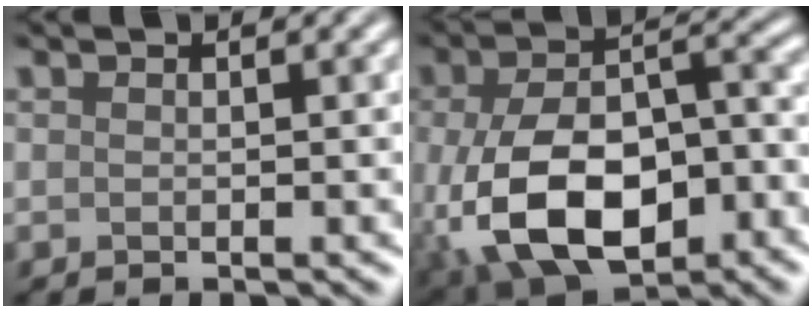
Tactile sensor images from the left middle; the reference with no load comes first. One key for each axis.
{"total": 13.9, "fx": -4.6, "fy": 7.5, "fz": 10.8, "tx": -0.212, "ty": -0.022, "tz": -0.079}